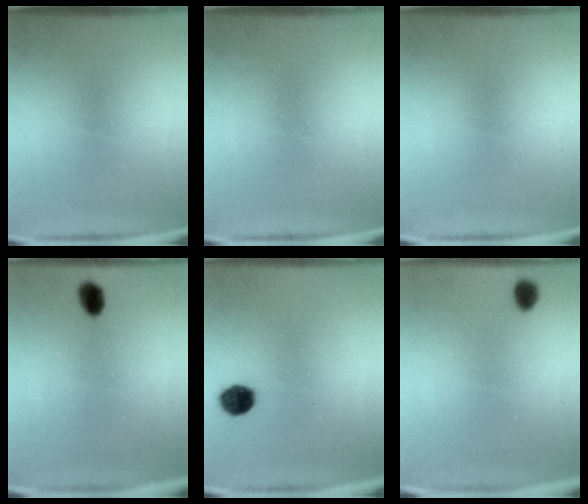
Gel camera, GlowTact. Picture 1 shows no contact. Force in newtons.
{"total": 0.0}
{"total": 0.0}
{"total": 3.5}
{"total": 5.5}
{"total": 3.0}